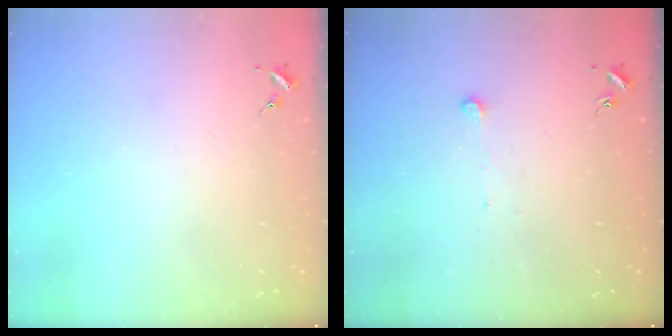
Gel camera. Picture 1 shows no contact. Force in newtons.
{"total": 3.7, "press": 3.6, "slide": 0.3}